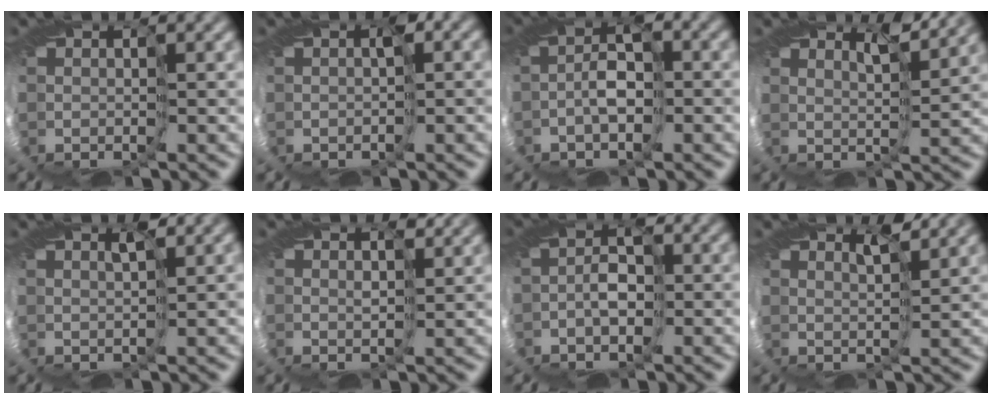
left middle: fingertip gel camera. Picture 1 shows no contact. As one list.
[{"total": 2.9, "force": [0.2, 1.6, 2.4], "torque": [-0.032, 0.006, 0.007]}, {"total": 3.5, "force": [-1.2, 1.8, 2.7], "torque": [-0.068, 0.005, -0.026]}, {"total": 2.8, "force": [2.7, 0.0, 0.7], "torque": [-0.012, 0.011, 0.025]}, {"total": 1.3, "force": [1.1, 0.0, 0.7], "torque": [-0.008, 0.009, 0.006]}, {"total": 2.4, "force": [2.0, 0.9, 1.0], "torque": [-0.024, 0.008, 0.018]}, {"total": 2.8, "force": [-1.1, 1.8, 1.9], "torque": [-0.042, 0.002, -0.024]}, {"total": 2.2, "force": [2.2, 0.0, 0.3], "torque": [-0.007, 0.007, 0.018]}]